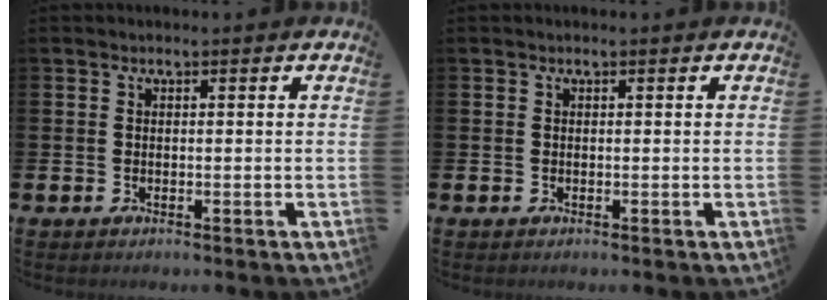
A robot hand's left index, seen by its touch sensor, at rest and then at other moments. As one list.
[{"total": 0.0}]